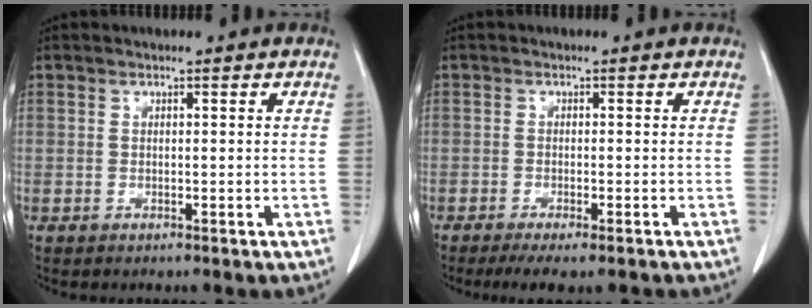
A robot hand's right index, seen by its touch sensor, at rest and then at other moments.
{"total": 6.7, "force": [-5.3, 1.2, 3.8], "torque": [-0.047, -0.011, -0.079]}